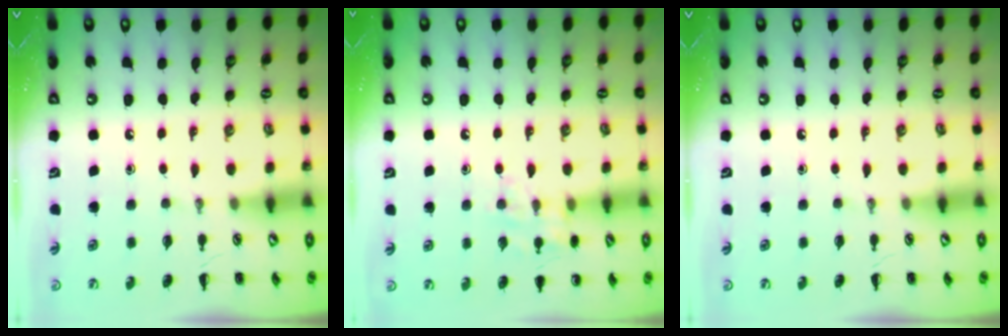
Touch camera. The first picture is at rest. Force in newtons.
{"total": 8.2, "press": 8.1, "slide": 1.1}
{"total": 0.0}